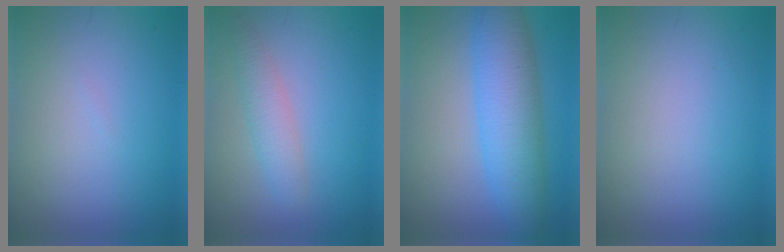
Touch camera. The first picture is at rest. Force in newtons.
{"total": 2.6, "press": 2.6, "slide": 0.2}
{"total": 7.2, "press": 7.2, "slide": 0.1}
{"total": 0.0}